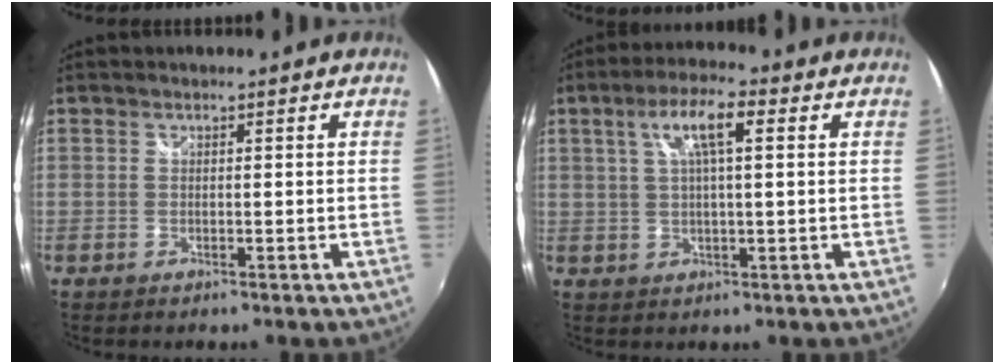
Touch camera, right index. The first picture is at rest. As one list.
[{"total": 7.7, "force": [2.6, 1.7, 7.1], "torque": [-0.131, 0.013, 0.046]}]